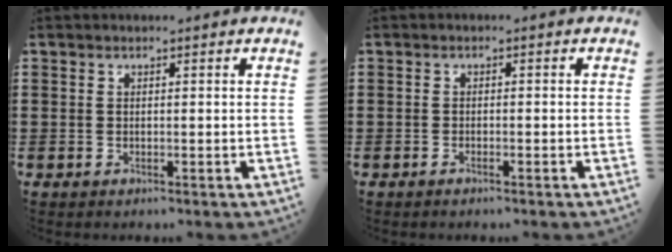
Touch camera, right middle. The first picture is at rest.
{"total": 0.5, "force": [-0.3, 0.0, 0.4], "torque": [-0.008, -0.002, -0.005]}